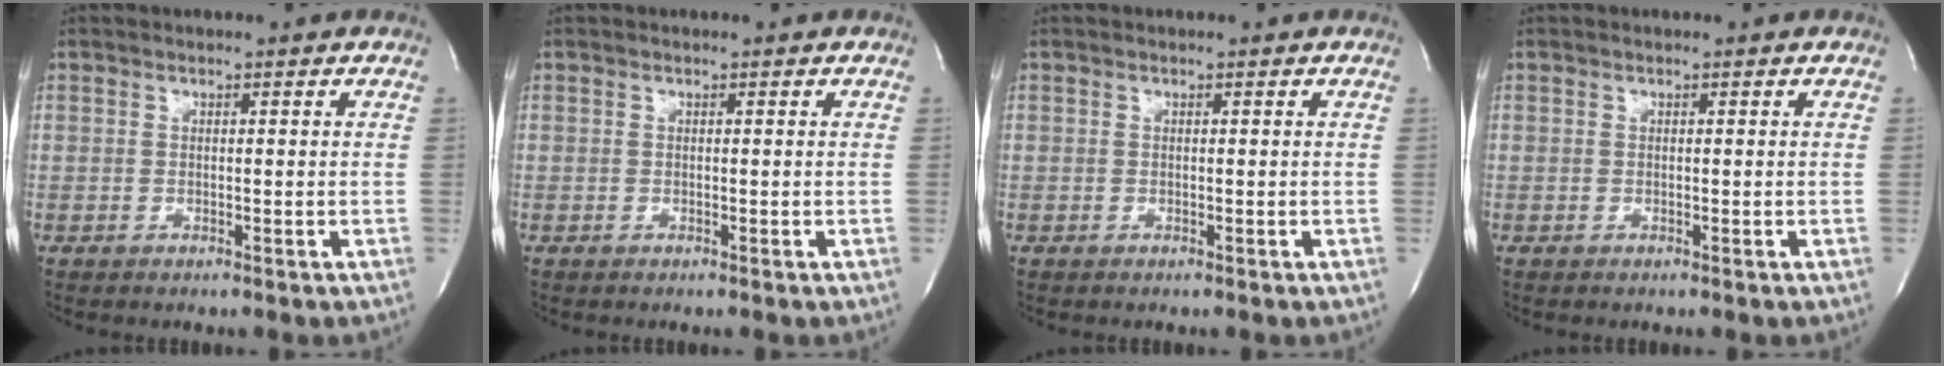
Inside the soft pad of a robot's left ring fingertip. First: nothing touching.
{"total": 0.0}
{"total": 0.0}
{"total": 0.0}